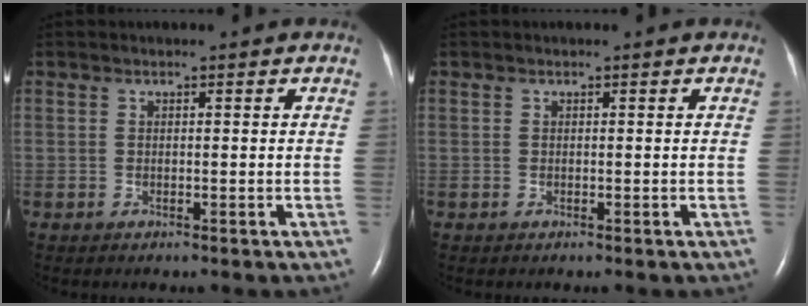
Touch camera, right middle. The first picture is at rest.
{"total": 0.0}